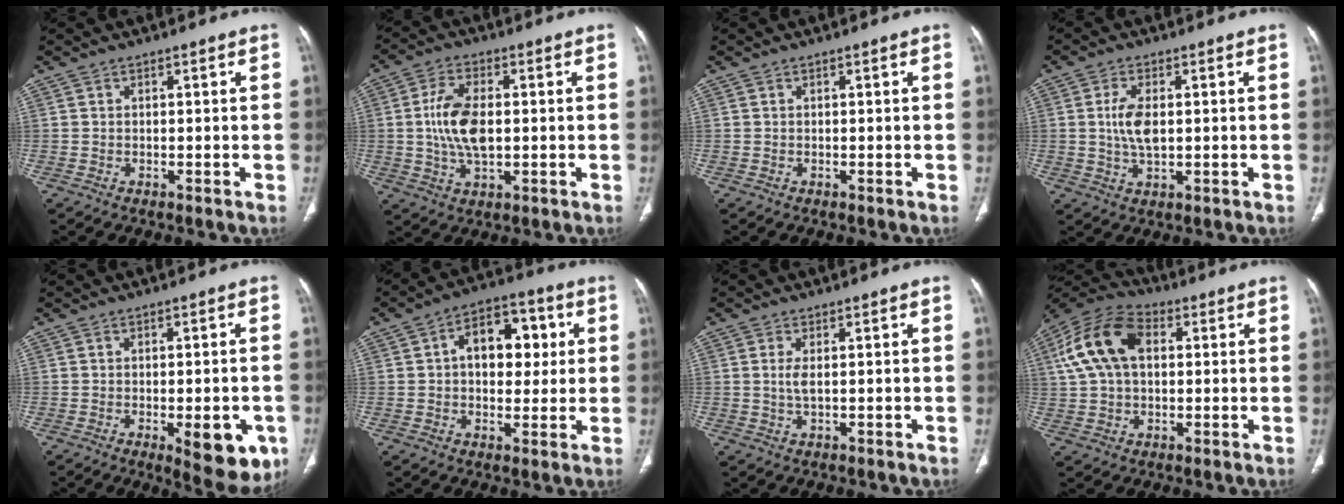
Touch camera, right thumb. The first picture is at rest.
{"total": 10.1, "force": [0.2, 5.4, 8.6], "torque": [-0.171, 0.002, 0.004]}
{"total": 0.0}
{"total": 6.0, "force": [0.4, 3.0, 5.2], "torque": [-0.107, -0.001, 0.009]}
{"total": 10.7, "force": [-3.8, 4.2, 9.1], "torque": [-0.089, -0.002, -0.037]}
{"total": 12.7, "force": [2.2, 8.2, 9.4], "torque": [-0.097, 0.017, 0.026]}
{"total": 2.5, "force": [0.2, 0.9, 2.4], "torque": [-0.059, -0.002, 0.007]}
{"total": 14.7, "force": [3.3, 9.3, 10.9], "torque": [-0.212, 0.027, 0.053]}